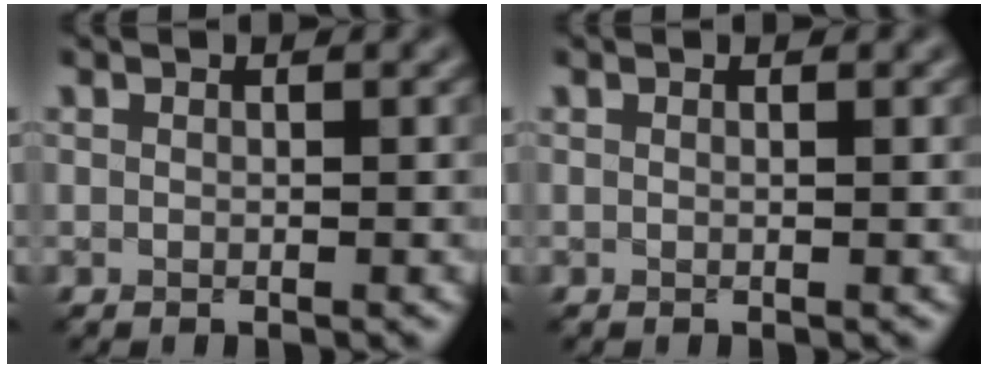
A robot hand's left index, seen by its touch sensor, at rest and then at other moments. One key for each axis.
{"total": 0.0}